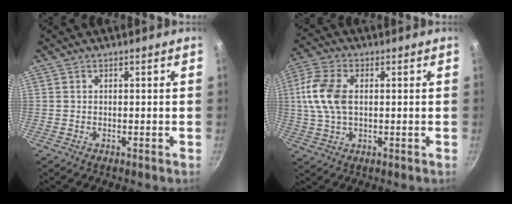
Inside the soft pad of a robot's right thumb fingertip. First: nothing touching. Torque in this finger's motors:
{"motor_torque": [0.28, 0.14, 1.13, -0.06, 0.36]}